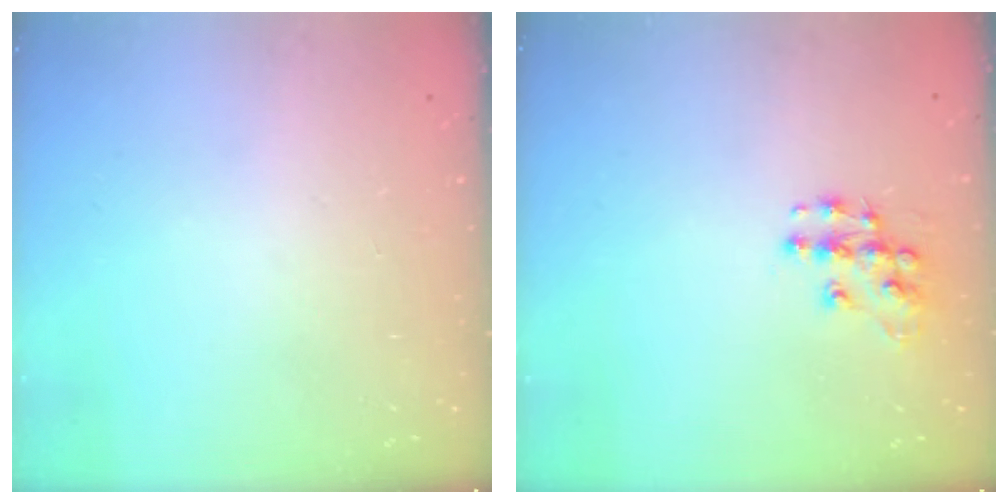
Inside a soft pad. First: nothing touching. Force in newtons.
{"total": 9.7, "press": 9.7, "slide": 0.7}